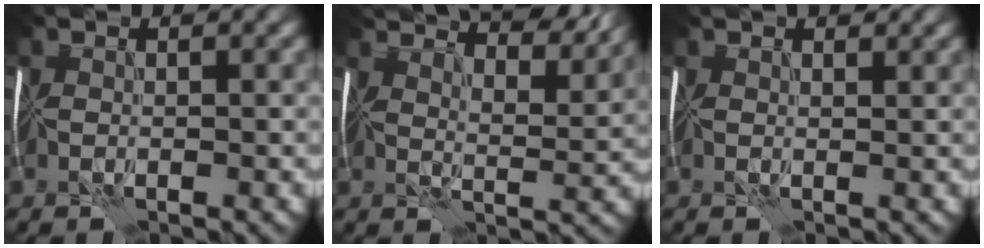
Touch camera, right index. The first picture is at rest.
{"total": 10.8, "force": [9.2, 2.4, 5.0], "torque": [-0.075, 0.011, 0.106]}
{"total": 3.3, "force": [2.4, 1.3, 1.8], "torque": [-0.023, 0.018, 0.017]}